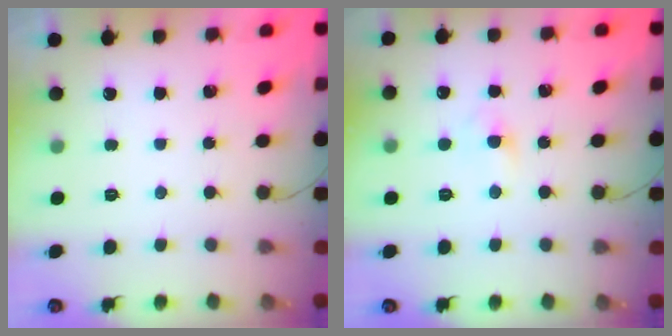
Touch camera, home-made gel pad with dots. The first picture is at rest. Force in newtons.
{"total": 3.0, "press": 2.8, "slide": 1.1}